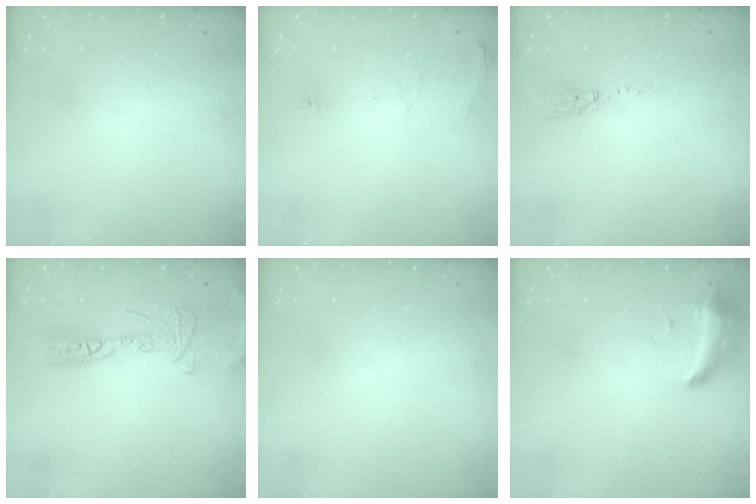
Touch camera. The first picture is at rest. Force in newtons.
{"total": 7.4, "press": 7.4, "slide": 0.8}
{"total": 4.3, "press": 4.3, "slide": 0.4}
{"total": 12.5, "press": 12.3, "slide": 2.3}
{"total": 2.8, "press": 2.2, "slide": 1.7}
{"total": 8.2, "press": 8.1, "slide": 1.6}